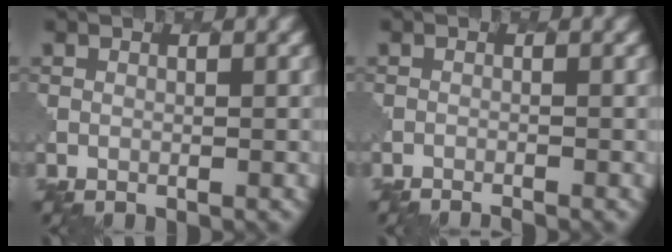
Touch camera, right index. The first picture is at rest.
{"total": 1.3, "force": [-1.2, 0.2, 0.3], "torque": [0.005, -0.003, -0.023]}